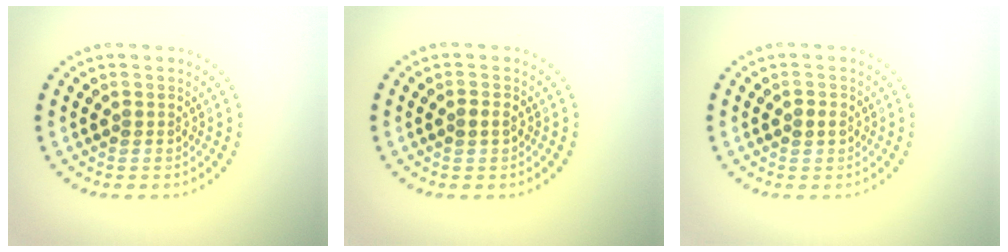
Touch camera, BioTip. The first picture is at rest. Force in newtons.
{"total": 1.1, "press": 1.1, "slide": 0.1}
{"total": 1.0, "press": 1.0, "slide": 0.2}